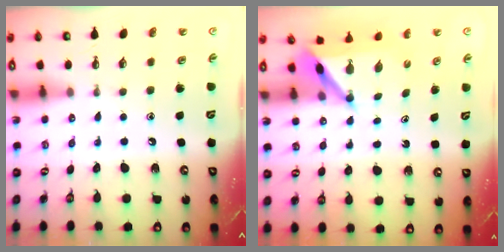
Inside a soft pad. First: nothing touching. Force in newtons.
{"total": 5.8, "press": 5.7, "slide": 0.6}